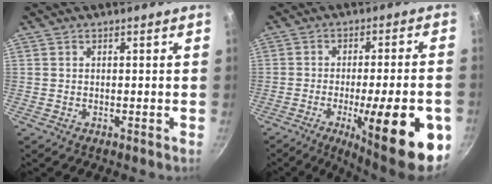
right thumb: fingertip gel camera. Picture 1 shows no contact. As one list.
[{"total": 22.3, "force": [-7.8, 5.8, 20.1], "torque": [-0.233, 0.003, -0.093]}]